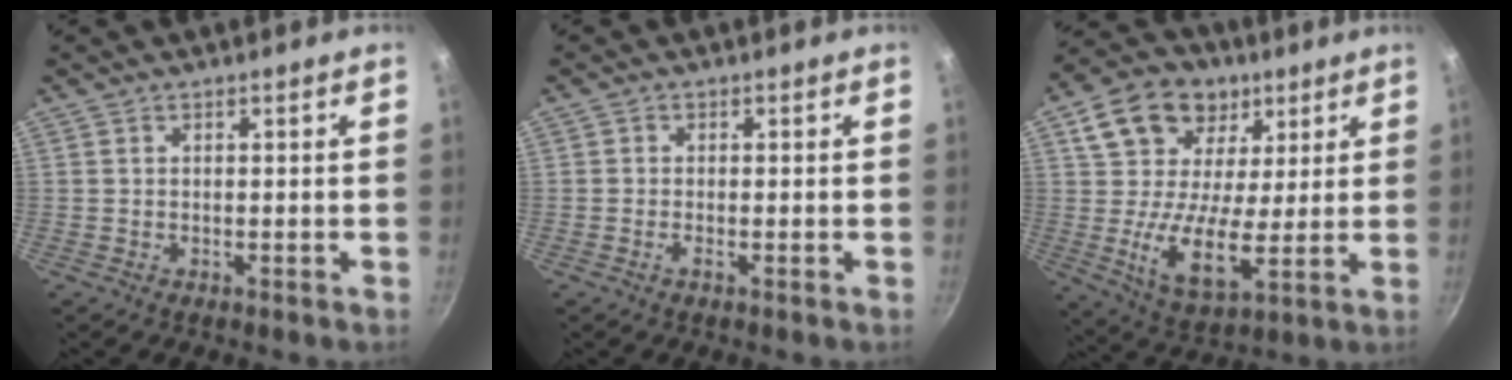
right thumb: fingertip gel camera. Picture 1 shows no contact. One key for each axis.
{"total": 1.0, "fx": -0.5, "fy": 0.4, "fz": 0.8, "tx": -0.021, "ty": 0.002, "tz": -0.014}
{"total": 18.4, "fx": 5.6, "fy": 13.0, "fz": 11.7, "tx": -0.178, "ty": -0.009, "tz": 0.089}